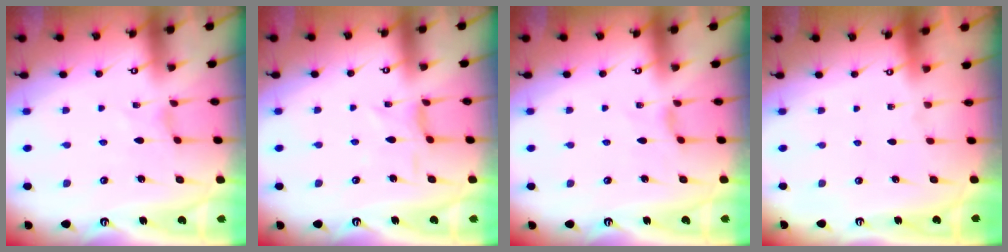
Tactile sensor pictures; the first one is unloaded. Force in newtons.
{"total": 1.9, "press": 1.9, "slide": 0.4}
{"total": 0.8, "press": 0.8, "slide": 0.3}
{"total": 0.0}